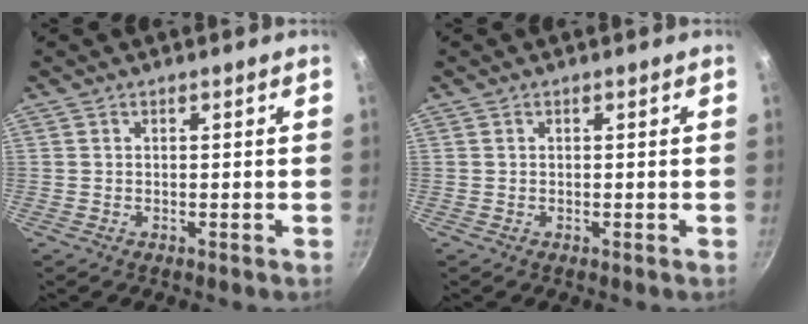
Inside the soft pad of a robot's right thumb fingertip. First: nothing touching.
{"total": 0.0}